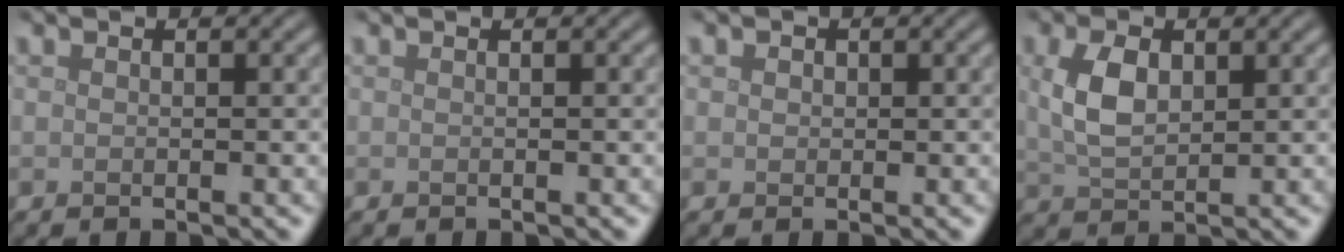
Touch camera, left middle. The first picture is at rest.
{"total": 0.0}
{"total": 0.8, "force": [0.3, 0.7, 0.2], "torque": [0.000, -0.001, 0.002]}
{"total": 4.2, "force": [1.2, 2.6, 3.1], "torque": [-0.078, 0.004, 0.027]}